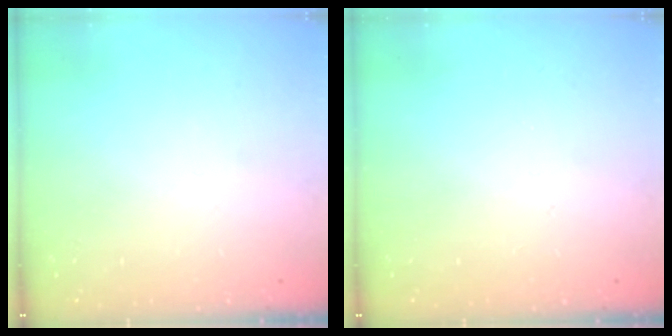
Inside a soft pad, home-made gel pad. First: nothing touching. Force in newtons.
{"total": 0.0}